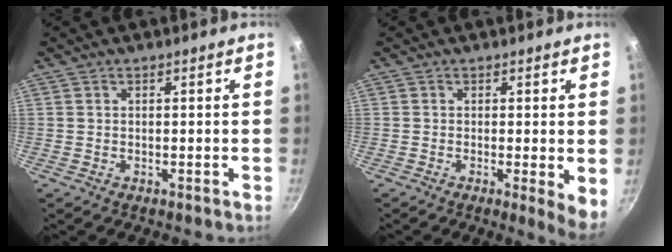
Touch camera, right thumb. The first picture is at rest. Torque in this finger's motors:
{"motor_torque": [-0.51, 0.07, -0.30, 0.03, 0.00]}